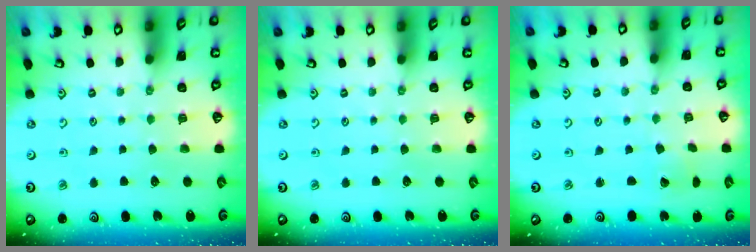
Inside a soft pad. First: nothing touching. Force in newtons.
{"total": 0.0}
{"total": 1.5, "press": 1.5, "slide": 0.1}